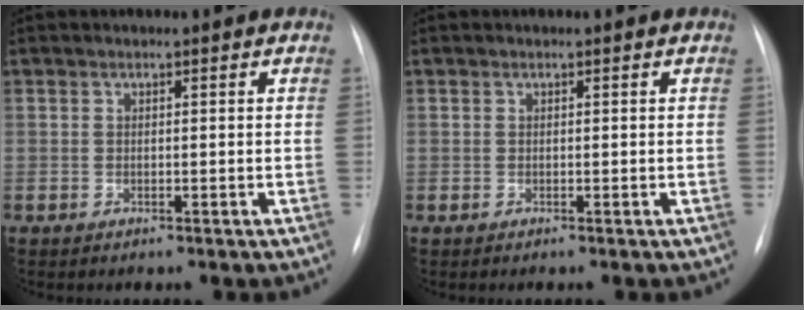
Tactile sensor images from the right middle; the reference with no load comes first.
{"total": 0.0}